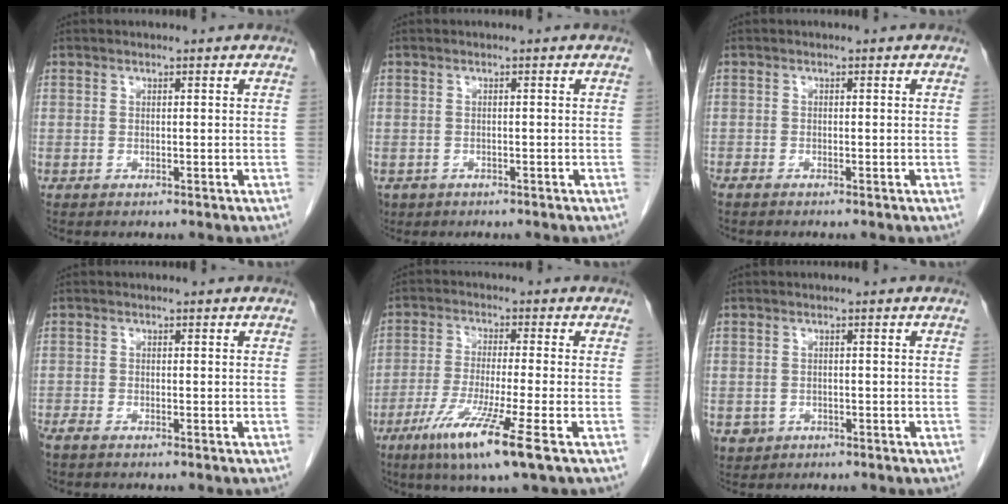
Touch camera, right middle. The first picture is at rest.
{"total": 2.8, "force": [-1.9, 2.0, 0.5], "torque": [-0.013, -0.001, -0.030]}
{"total": 1.0, "force": [-0.9, 0.1, 0.4], "torque": [-0.013, -0.003, -0.019]}
{"total": 2.2, "force": [-1.8, 0.5, 1.1], "torque": [-0.023, -0.005, -0.033]}
{"total": 10.7, "force": [-5.5, -0.7, 9.2], "torque": [-0.181, -0.037, -0.100]}
{"total": 2.7, "force": [-1.1, 2.4, 0.4], "torque": [-0.007, 0.004, -0.015]}